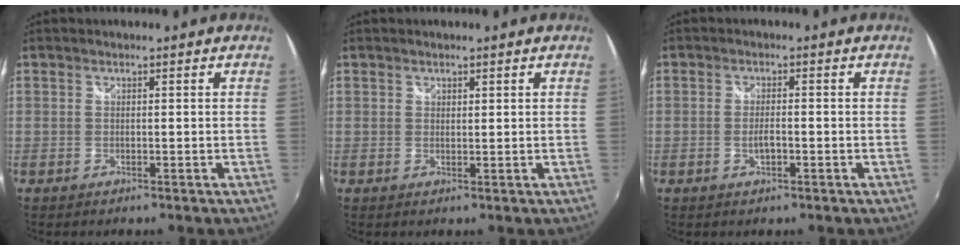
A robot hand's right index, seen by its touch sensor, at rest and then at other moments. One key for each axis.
{"total": 0.8, "fx": 0.6, "fy": 0.5, "fz": 0.1, "tx": 0.000, "ty": 0.001, "tz": 0.010}
{"total": 2.5, "fx": -0.8, "fy": 0.9, "fz": 2.2, "tx": -0.042, "ty": -0.001, "tz": -0.015}